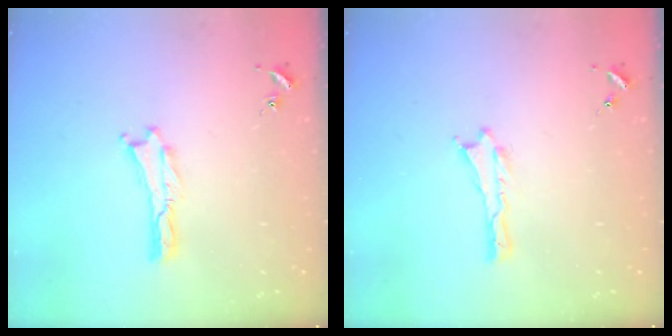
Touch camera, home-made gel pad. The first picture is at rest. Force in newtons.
{"total": 0.0}